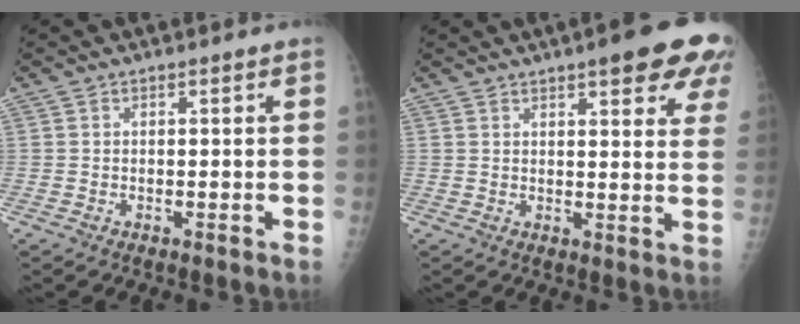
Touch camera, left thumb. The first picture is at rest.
{"total": 13.6, "force": [8.0, 3.7, 10.4], "torque": [-0.103, -0.026, 0.091]}